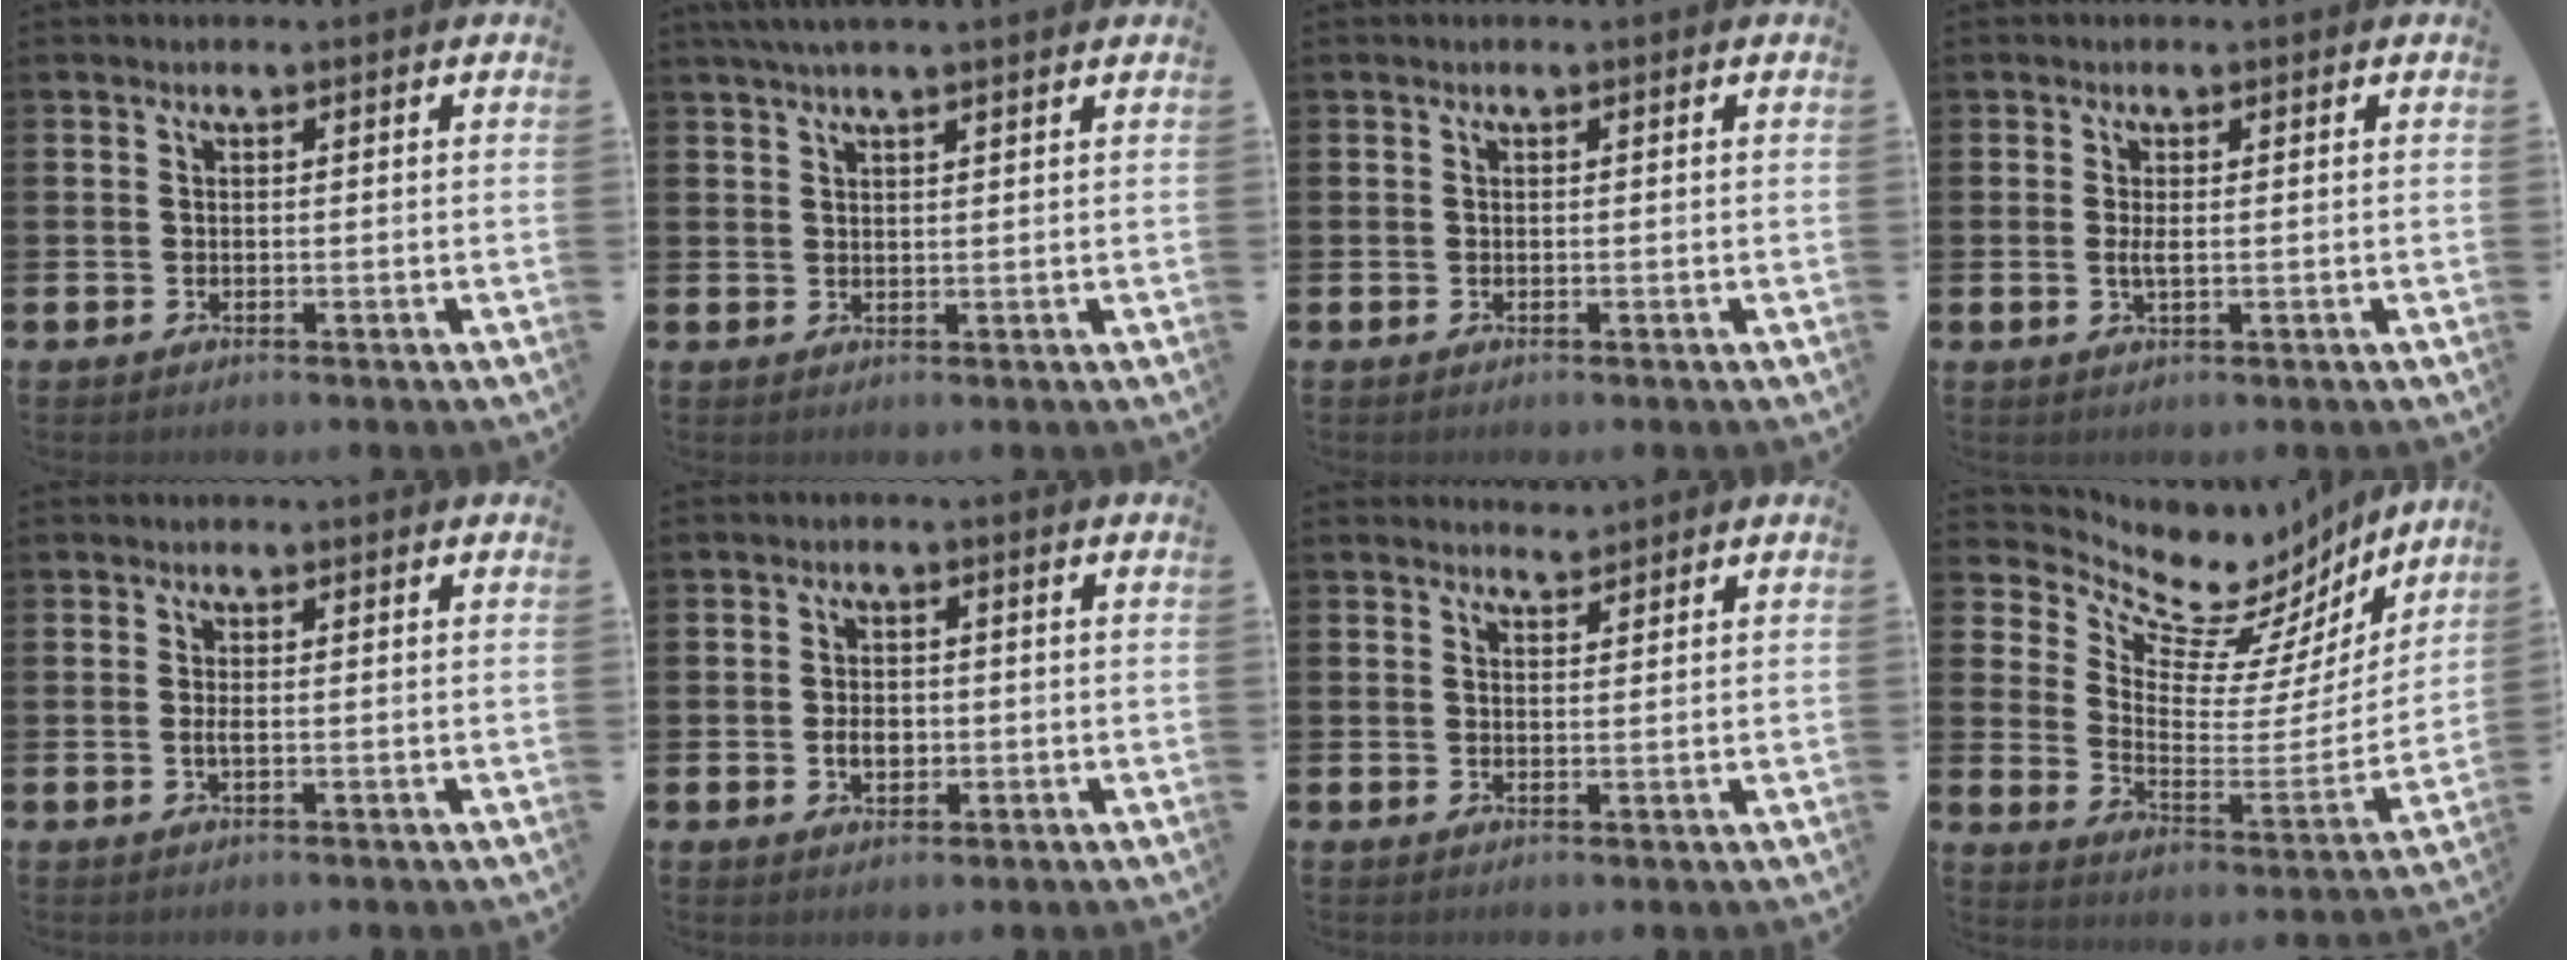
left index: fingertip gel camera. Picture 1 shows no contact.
{"total": 3.0, "force": [2.6, 0.1, 1.5], "torque": [-0.040, 0.002, 0.049]}
{"total": 0.0}
{"total": 1.4, "force": [0.1, 0.3, 1.4], "torque": [-0.018, -0.004, -0.001]}
{"total": 0.9, "force": [-0.1, 0.2, 0.8], "torque": [-0.016, -0.001, -0.002]}
{"total": 2.9, "force": [-0.4, 2.0, 2.0], "torque": [-0.015, -0.004, -0.014]}
{"total": 2.5, "force": [2.5, 0.4, -0.2], "torque": [0.015, -0.016, 0.043]}
{"total": 9.8, "force": [8.2, 4.6, 2.9], "torque": [-0.067, -0.074, 0.137]}